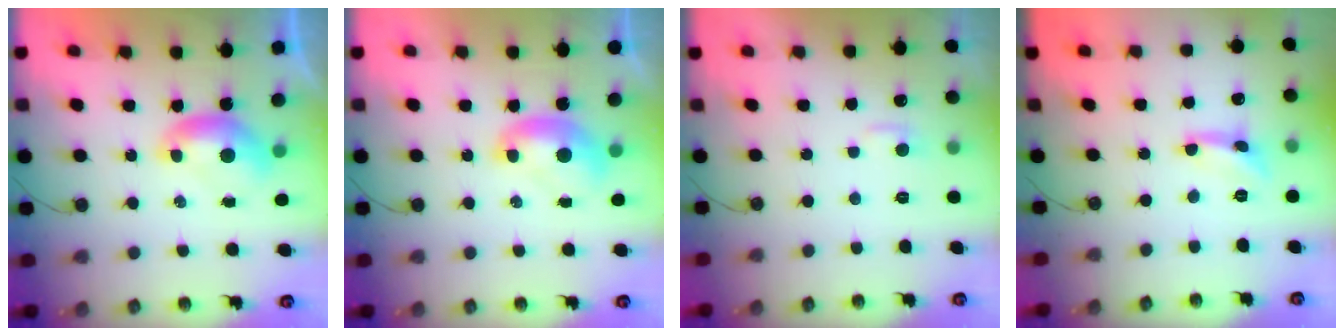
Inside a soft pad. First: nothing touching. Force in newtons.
{"total": 1.3, "press": 1.3, "slide": 0.1}
{"total": 2.8, "press": 2.7, "slide": 0.5}
{"total": 2.0, "press": 2.0, "slide": 0.0}